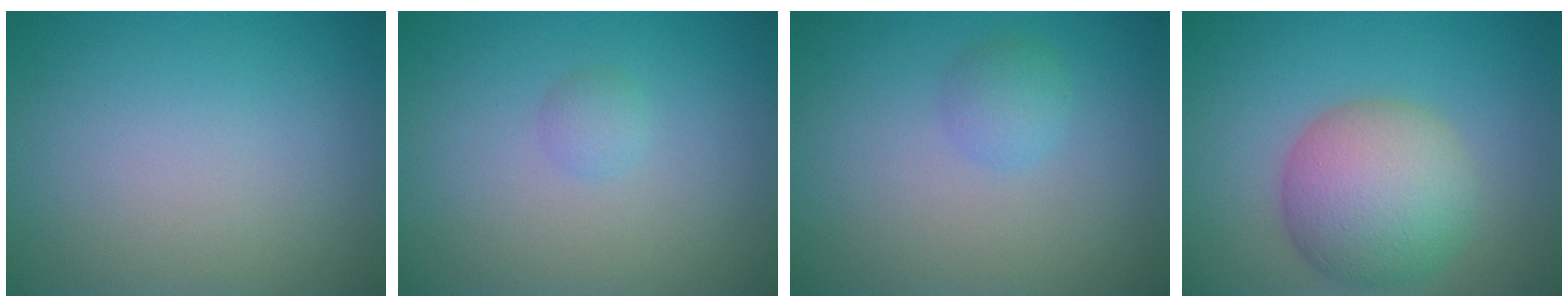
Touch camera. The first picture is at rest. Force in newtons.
{"total": 0.9, "press": 0.9, "slide": 0.1}
{"total": 1.6, "press": 1.6, "slide": 0.0}
{"total": 7.1, "press": 7.1, "slide": 0.3}